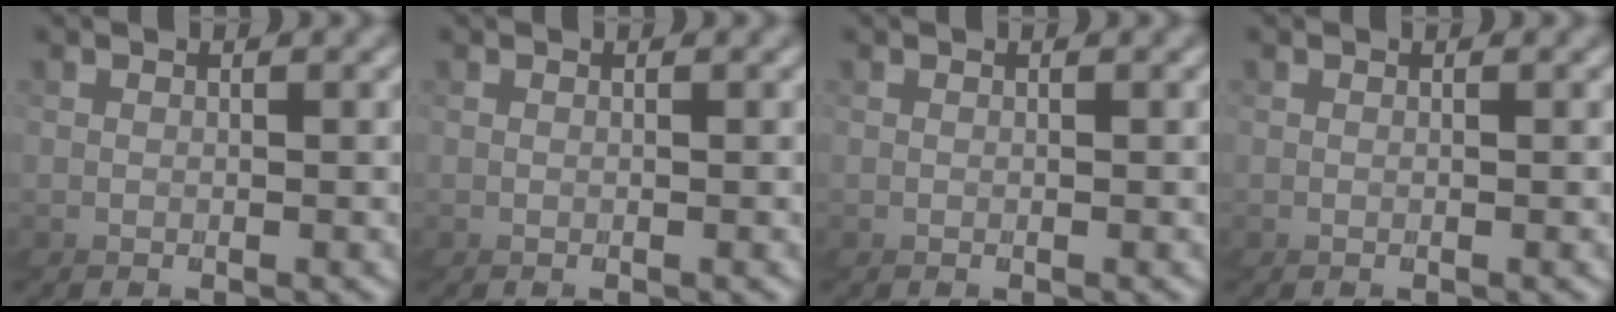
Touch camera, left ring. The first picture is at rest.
{"total": 0.0}
{"total": 0.0}
{"total": 0.0}